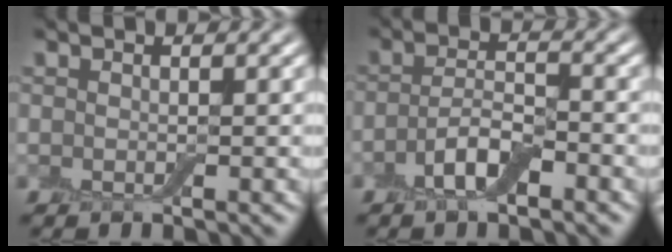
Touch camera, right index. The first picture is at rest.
{"total": 3.4, "force": [-1.7, 1.3, 2.7], "torque": [-0.055, 0.006, -0.036]}